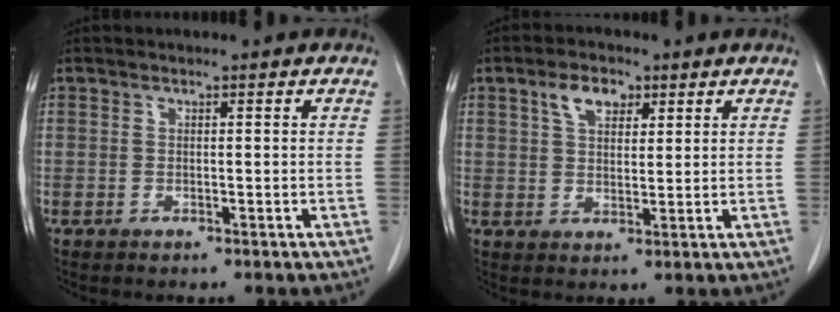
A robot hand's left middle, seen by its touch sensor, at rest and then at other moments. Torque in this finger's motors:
{"motor_torque": [0.38, -0.09, 0.02, 0.01]}